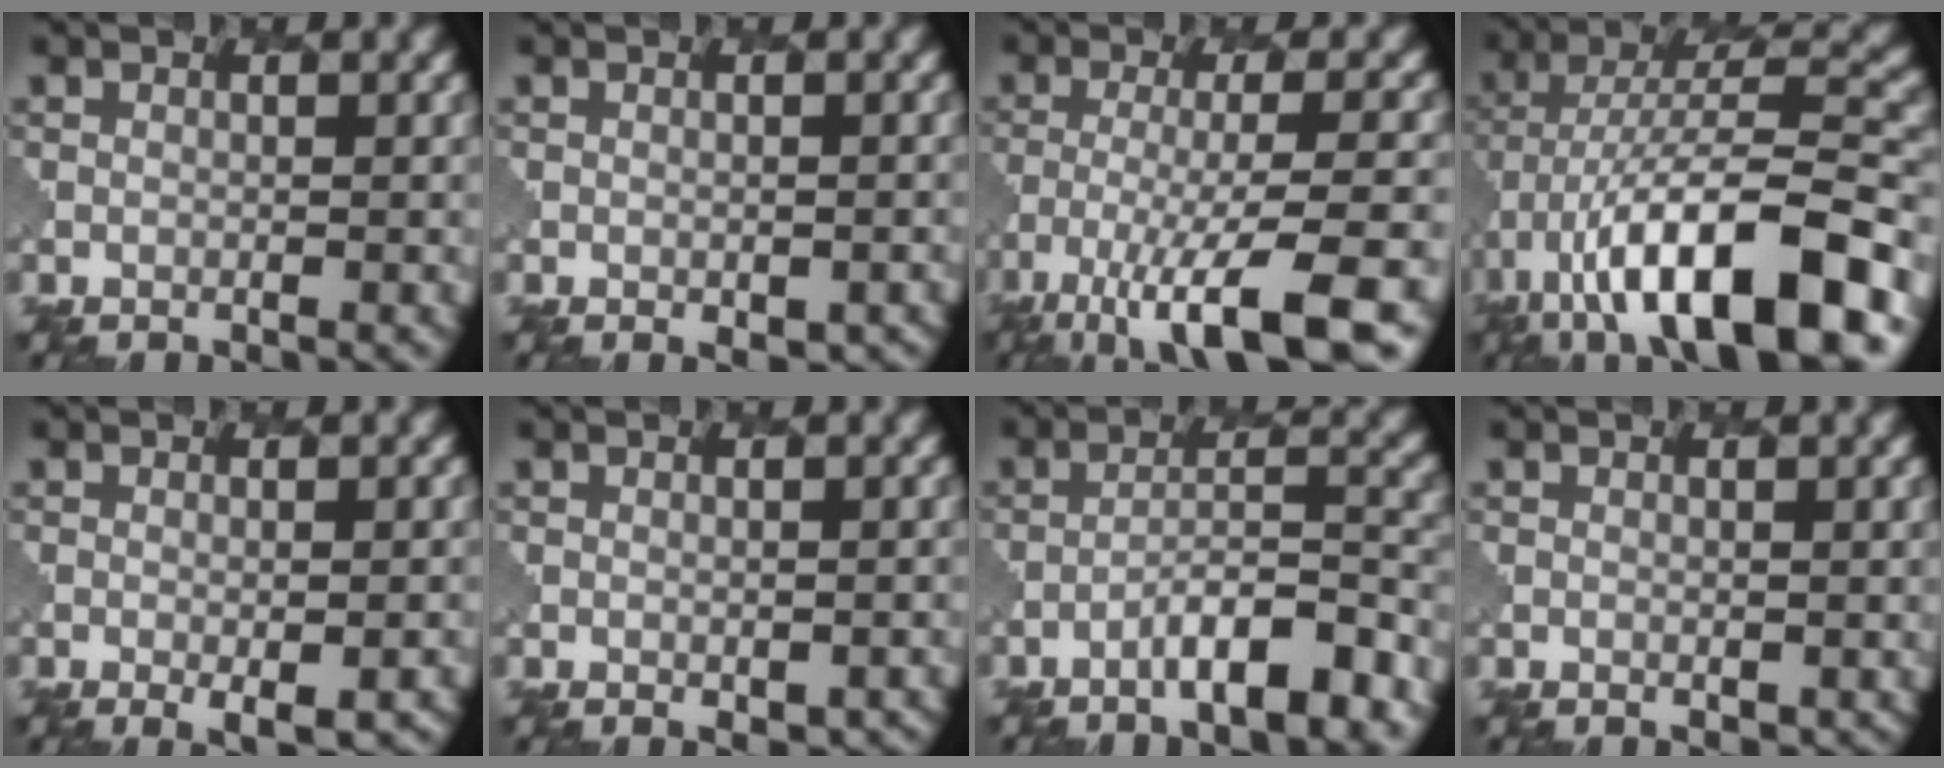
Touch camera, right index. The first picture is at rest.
{"total": 1.4, "force": [-0.7, 0.7, 1.0], "torque": [-0.013, -0.001, 0.000]}
{"total": 9.6, "force": [-6.3, 2.1, 7.0], "torque": [-0.117, -0.005, -0.105]}
{"total": 14.1, "force": [-6.6, 4.5, 11.6], "torque": [-0.189, 0.019, -0.103]}
{"total": 2.4, "force": [-0.9, 0.5, 2.1], "torque": [-0.035, -0.007, -0.004]}
{"total": 1.1, "force": [-0.4, 0.5, 0.9], "torque": [-0.012, -0.002, 0.003]}
{"total": 6.0, "force": [-4.0, 1.1, 4.4], "torque": [-0.067, 0.014, -0.060]}
{"total": 0.5, "force": [0.1, 0.4, 0.4], "torque": [-0.007, -0.002, 0.008]}